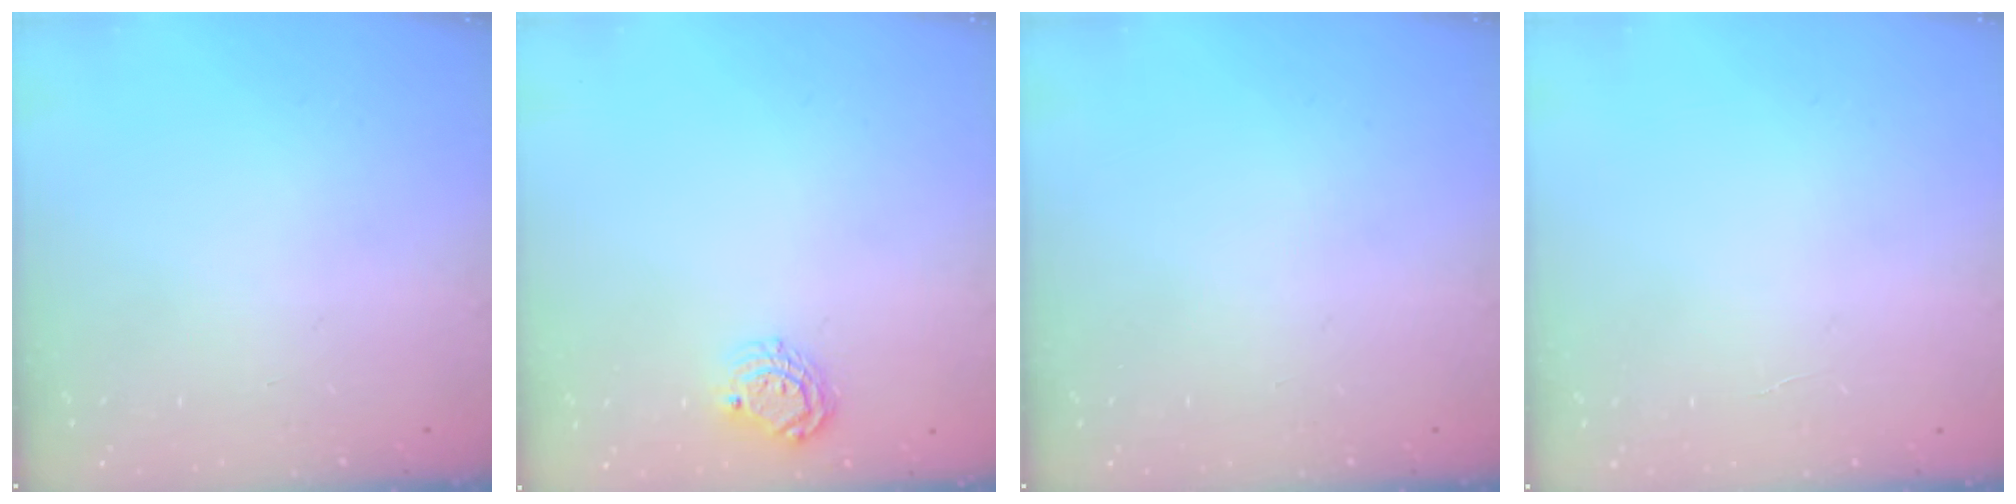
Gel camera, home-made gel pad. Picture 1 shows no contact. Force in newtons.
{"total": 6.6, "press": 6.6, "slide": 0.2}
{"total": 0.0}
{"total": 1.3, "press": 1.3, "slide": 0.1}